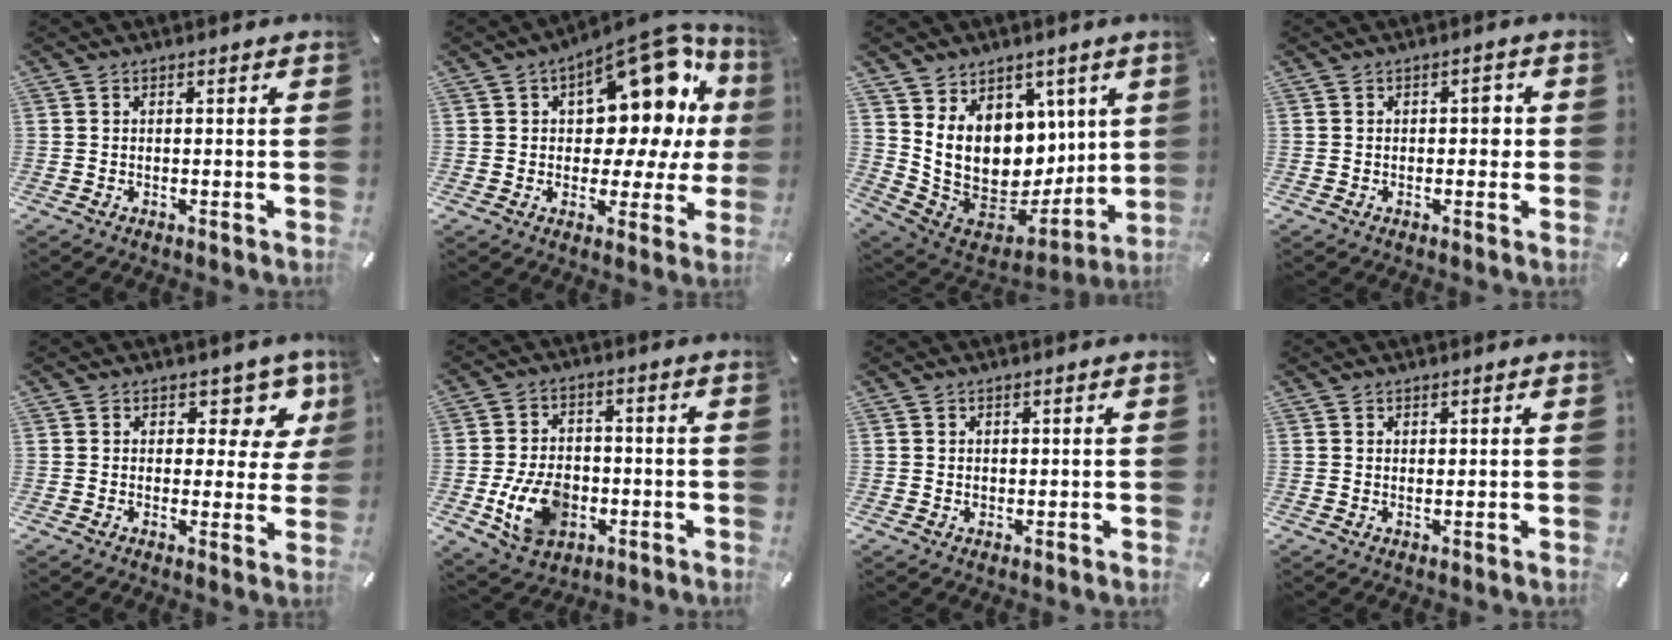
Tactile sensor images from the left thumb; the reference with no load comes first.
{"total": 19.9, "force": [8.6, 11.0, 14.2], "torque": [-0.170, -0.073, 0.140]}
{"total": 15.2, "force": [3.6, 12.9, 7.3], "torque": [-0.155, -0.056, 0.081]}
{"total": 2.7, "force": [0.0, 1.6, 2.2], "torque": [-0.019, 0.000, -0.010]}
{"total": 8.5, "force": [4.9, 5.2, 4.6], "torque": [-0.037, -0.038, 0.081]}
{"total": 11.4, "force": [-3.0, 8.4, 7.1], "torque": [-0.146, 0.006, -0.052]}
{"total": 0.8, "force": [0.4, 0.7, 0.2], "torque": [-0.004, 0.001, 0.008]}
{"total": 0.7, "force": [0.6, 0.2, 0.1], "torque": [-0.004, -0.002, 0.012]}